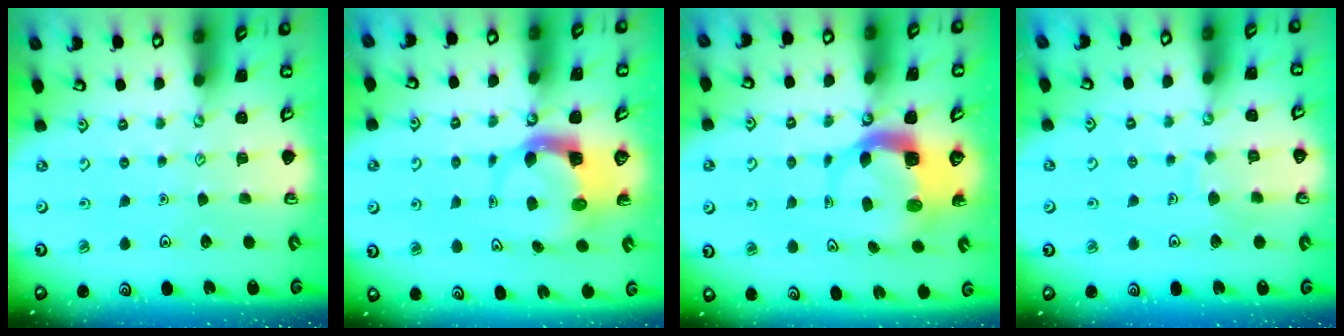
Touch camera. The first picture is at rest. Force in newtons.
{"total": 3.8, "press": 3.8, "slide": 0.6}
{"total": 6.2, "press": 6.1, "slide": 0.9}
{"total": 5.6, "press": 5.6, "slide": 0.3}